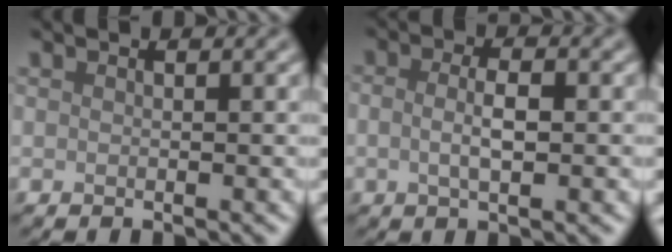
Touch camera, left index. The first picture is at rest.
{"total": 3.0, "force": [-0.3, 1.1, 2.8], "torque": [-0.055, -0.002, -0.008]}